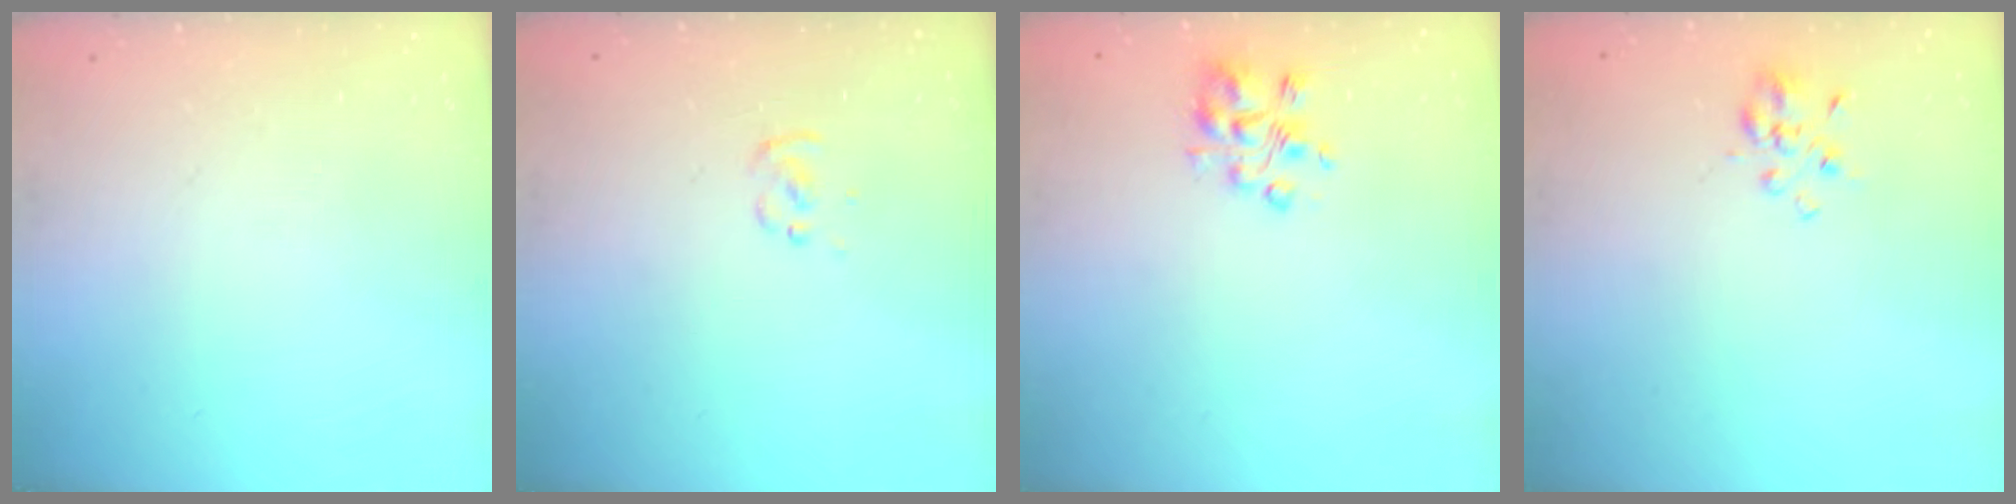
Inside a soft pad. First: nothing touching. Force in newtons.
{"total": 1.1, "press": 1.1, "slide": 0.2}
{"total": 5.5, "press": 5.4, "slide": 0.9}
{"total": 4.6, "press": 4.3, "slide": 1.7}